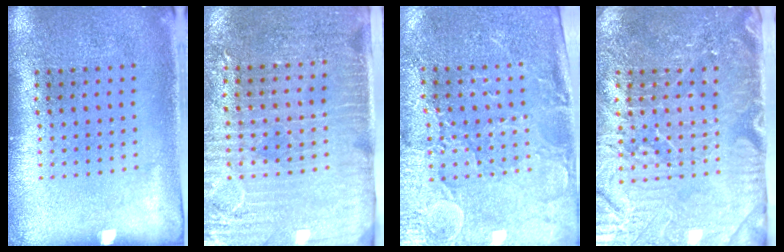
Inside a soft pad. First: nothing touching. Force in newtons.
{"total": 3.3, "press": 2.9, "slide": 1.6}
{"total": 3.2, "press": 3.0, "slide": 1.3}
{"total": 5.0, "press": 4.5, "slide": 2.2}